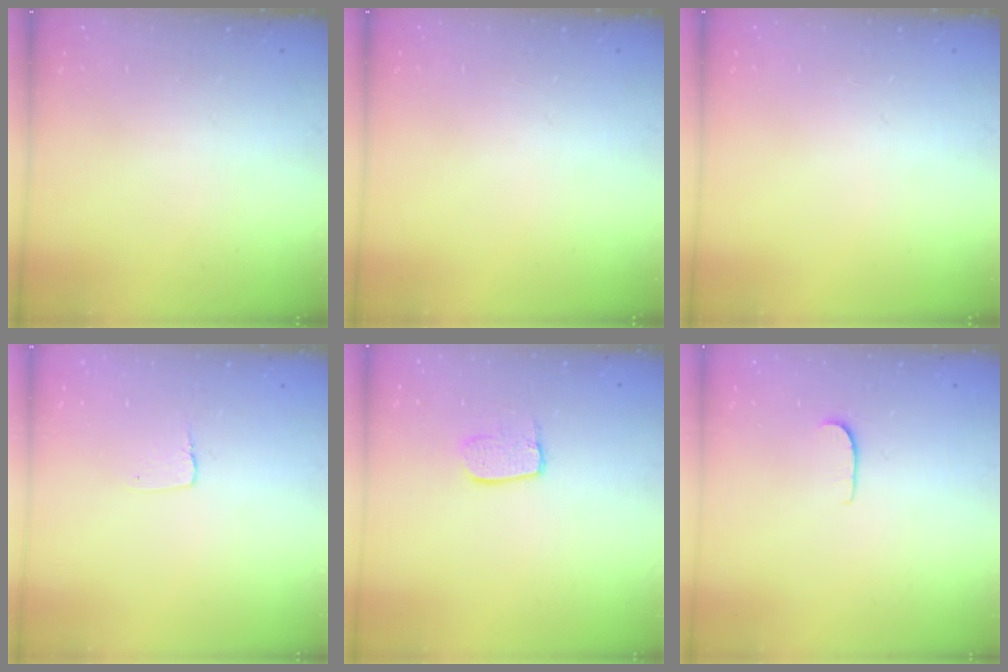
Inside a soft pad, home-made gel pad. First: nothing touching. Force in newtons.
{"total": 0.0}
{"total": 0.0}
{"total": 2.9, "press": 2.9, "slide": 0.2}
{"total": 7.0, "press": 7.0, "slide": 0.3}
{"total": 4.2, "press": 4.2, "slide": 0.4}